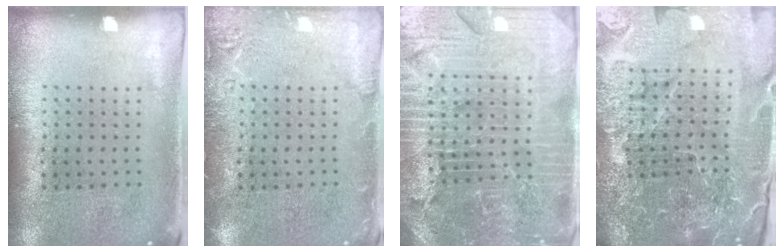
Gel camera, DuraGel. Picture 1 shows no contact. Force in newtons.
{"total": 2.2, "press": 2.2, "slide": 0.4}
{"total": 5.8, "press": 5.1, "slide": 2.6}
{"total": 6.7, "press": 5.9, "slide": 3.1}